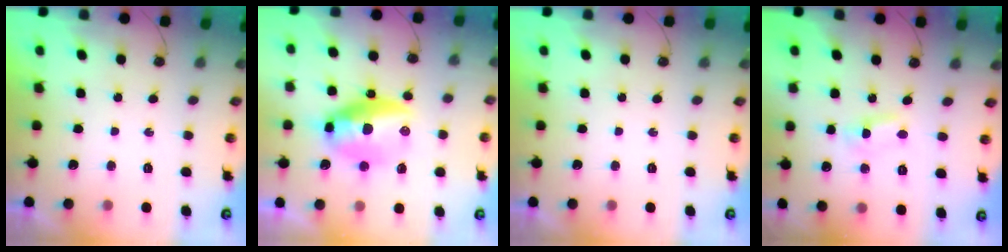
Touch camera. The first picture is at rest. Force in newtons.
{"total": 18.0, "press": 15.9, "slide": 8.4}
{"total": 0.0}
{"total": 1.3, "press": 1.3, "slide": 0.2}